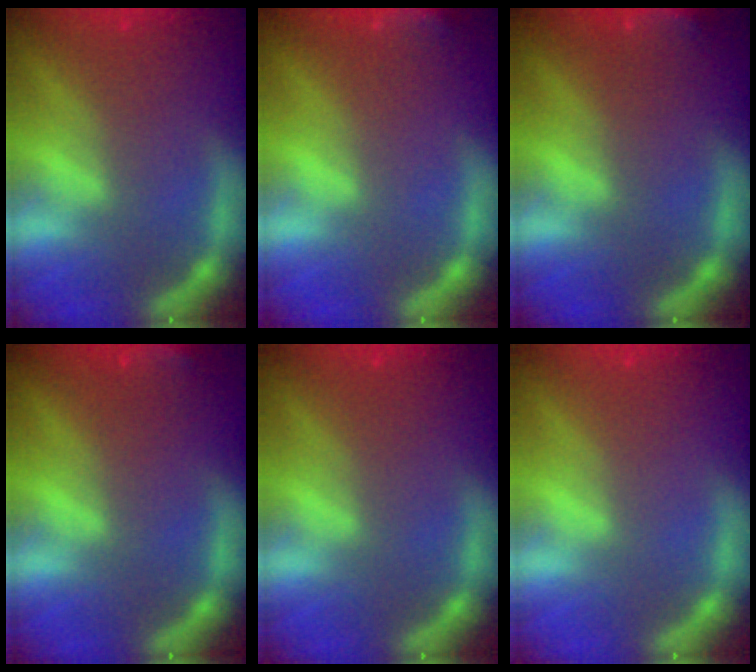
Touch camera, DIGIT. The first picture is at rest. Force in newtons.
{"total": 3.4}
{"total": 3.0}
{"total": 1.9}
{"total": 0.0}
{"total": 0.0}